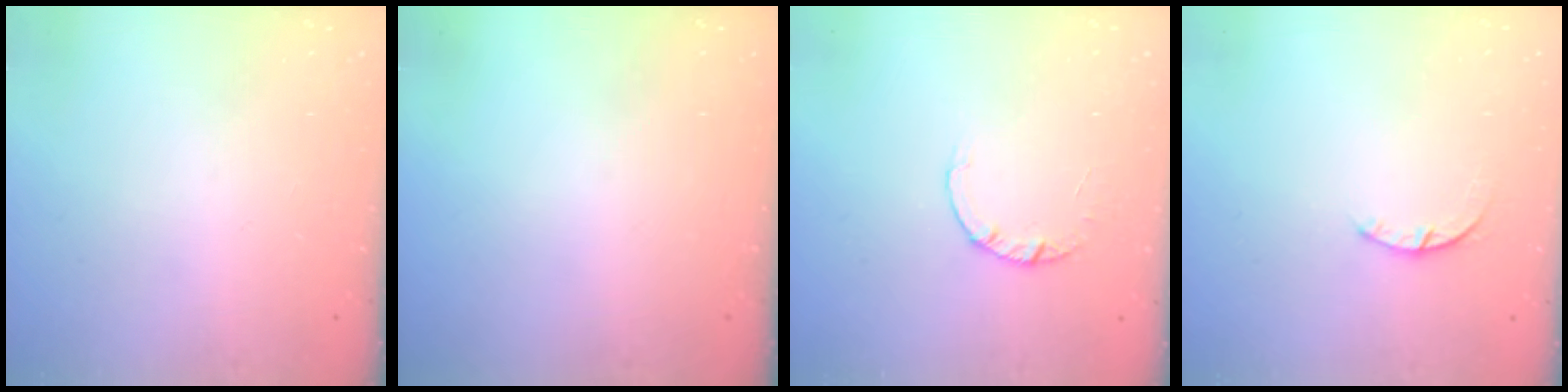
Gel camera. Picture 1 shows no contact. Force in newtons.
{"total": 0.0}
{"total": 1.8, "press": 1.8, "slide": 0.1}
{"total": 1.2, "press": 1.2, "slide": 0.3}